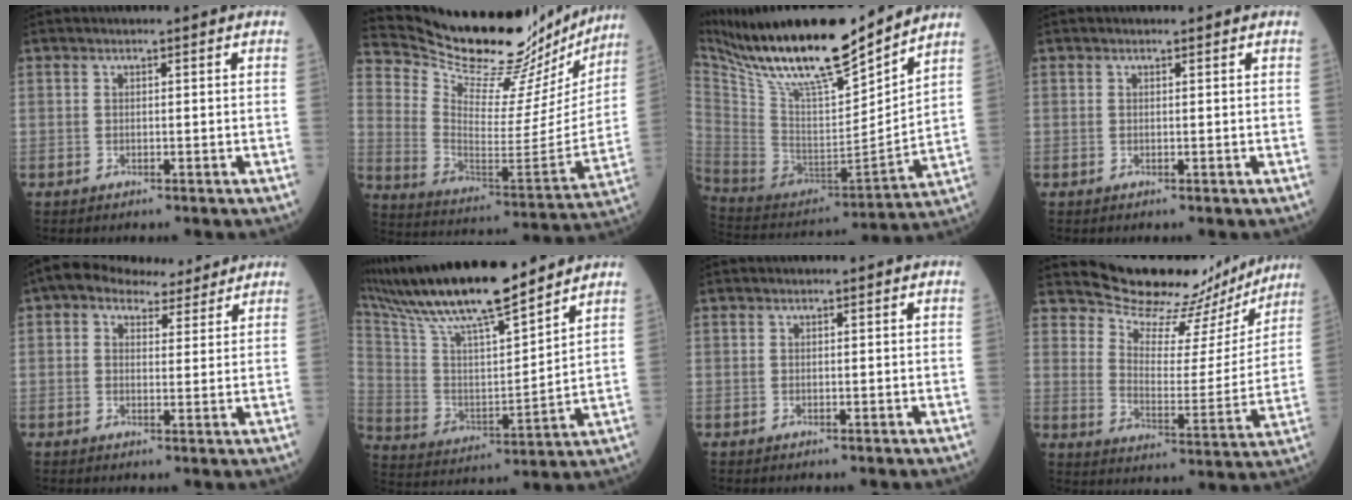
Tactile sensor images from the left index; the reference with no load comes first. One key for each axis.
{"total": 27.0, "fx": 25.1, "fy": 5.6, "fz": 8.4, "tx": -0.141, "ty": -0.080, "tz": 0.349}
{"total": 23.1, "fx": 18.3, "fy": 3.3, "fz": 13.6, "tx": -0.246, "ty": -0.009, "tz": 0.331}
{"total": 0.0}
{"total": 7.4, "fx": 5.7, "fy": 3.7, "fz": 2.8, "tx": -0.042, "ty": 0.028, "tz": 0.080}
{"total": 21.1, "fx": 17.8, "fy": 2.2, "fz": 11.0, "tx": -0.211, "ty": 0.015, "tz": 0.315}
{"total": 0.0}
{"total": 17.7, "fx": 16.6, "fy": 4.9, "fz": 3.5, "tx": -0.040, "ty": -0.033, "tz": 0.210}